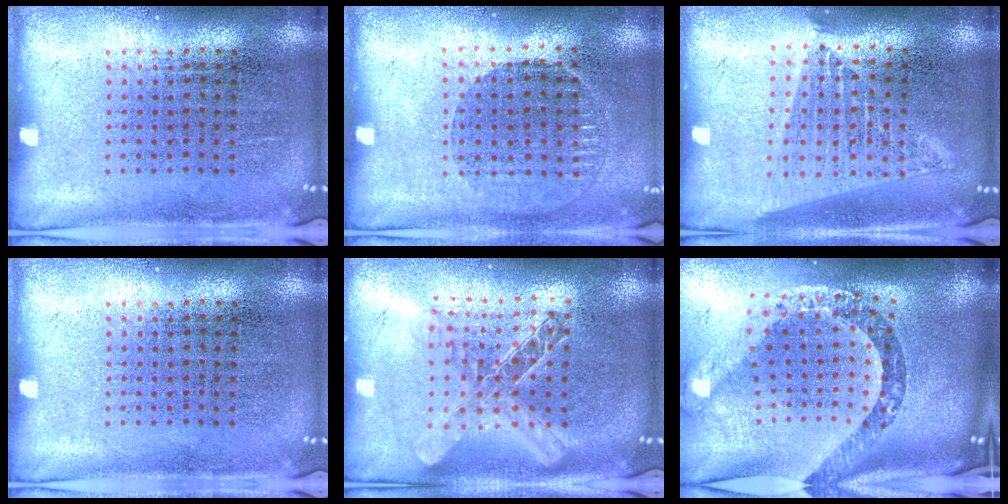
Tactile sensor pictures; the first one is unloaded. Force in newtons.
{"total": 1.0, "press": 0.9, "slide": 0.4}
{"total": 1.8, "press": 1.6, "slide": 0.8}
{"total": 0.0}
{"total": 1.9, "press": 1.6, "slide": 1.0}
{"total": 3.9, "press": 2.6, "slide": 2.8}